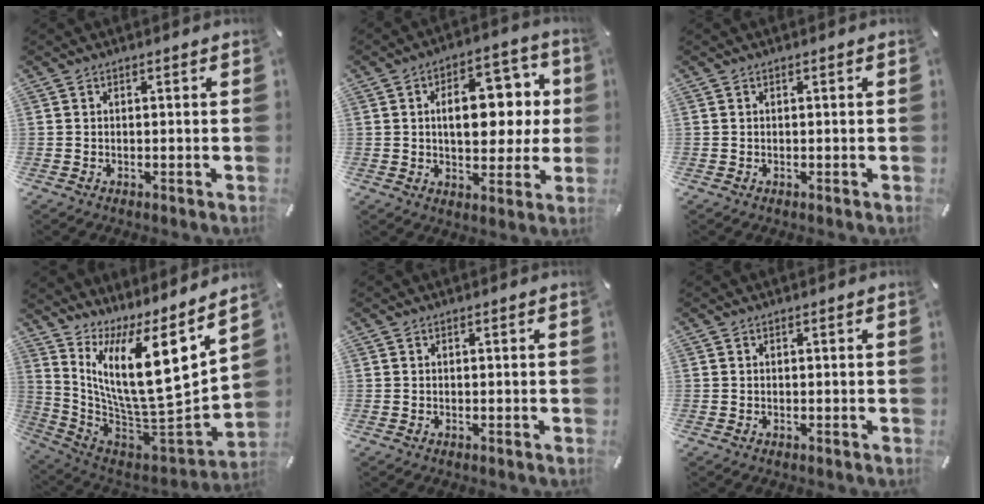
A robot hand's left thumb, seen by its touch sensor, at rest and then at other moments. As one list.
[{"total": 15.1, "force": [2.4, 9.4, 11.6], "torque": [-0.152, -0.002, 0.039]}, {"total": 0.0}, {"total": 18.6, "force": [6.8, 6.3, 16.2], "torque": [-0.260, -0.094, 0.110]}, {"total": 0.0}, {"total": 0.0}]